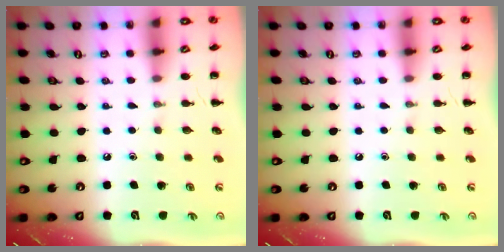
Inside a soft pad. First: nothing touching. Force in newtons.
{"total": 0.0}